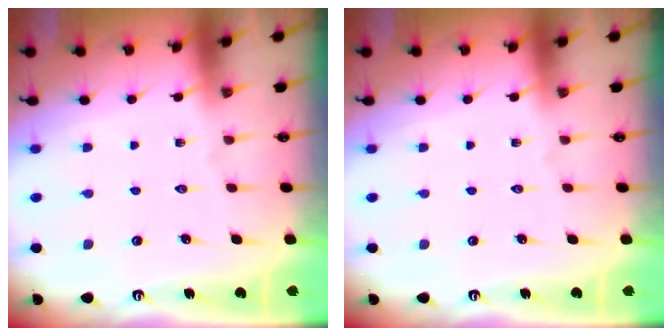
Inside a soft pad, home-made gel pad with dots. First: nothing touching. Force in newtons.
{"total": 0.0}